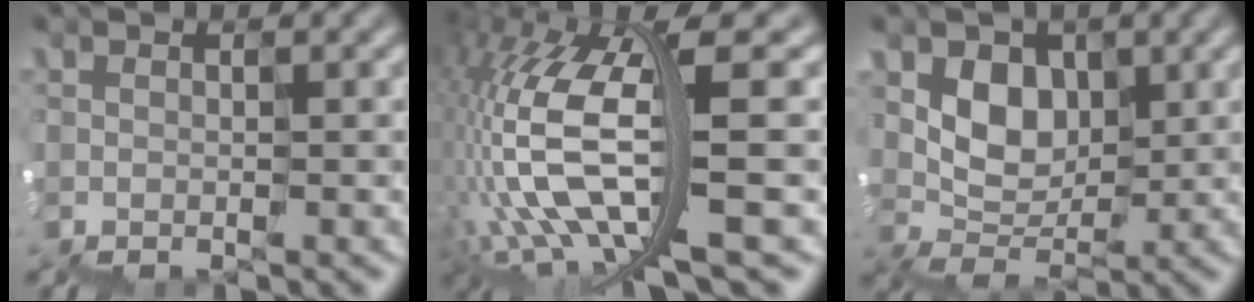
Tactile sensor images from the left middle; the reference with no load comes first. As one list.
[{"total": 10.8, "force": [-1.3, 3.7, 10.0], "torque": [-0.236, 0.004, -0.019]}, {"total": 3.4, "force": [1.3, 2.9, 0.9], "torque": [-0.016, -0.001, 0.026]}]